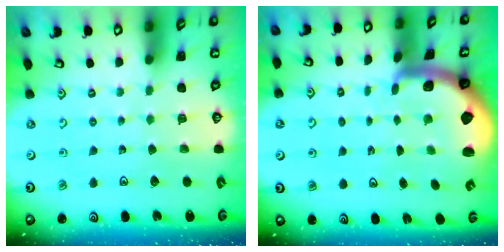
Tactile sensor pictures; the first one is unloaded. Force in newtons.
{"total": 2.4, "press": 2.3, "slide": 0.5}